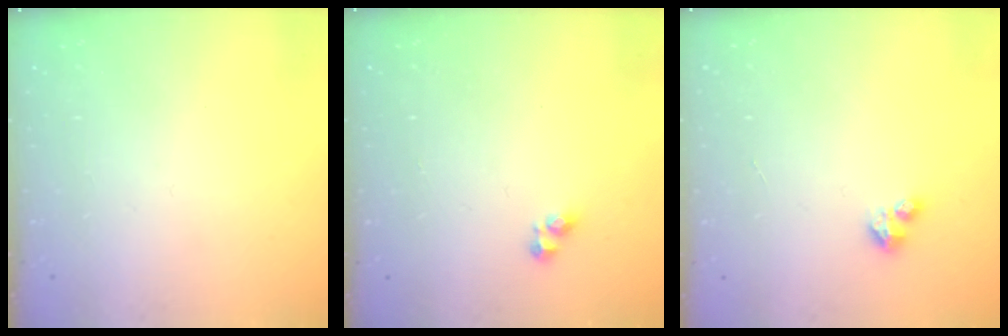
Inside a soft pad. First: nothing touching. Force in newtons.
{"total": 2.8, "press": 2.8, "slide": 0.3}
{"total": 2.7, "press": 2.7, "slide": 0.3}